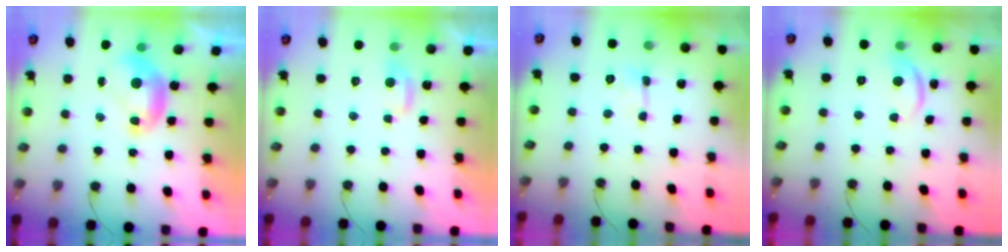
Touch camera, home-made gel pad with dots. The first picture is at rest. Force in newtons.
{"total": 2.9, "press": 2.9, "slide": 0.3}
{"total": 0.0}
{"total": 4.7, "press": 4.7, "slide": 0.5}